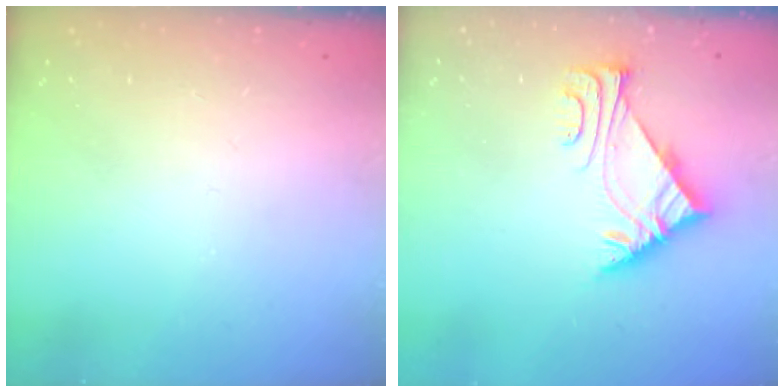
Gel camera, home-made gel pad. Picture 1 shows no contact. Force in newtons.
{"total": 5.7, "press": 5.6, "slide": 0.9}